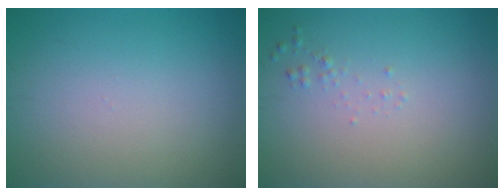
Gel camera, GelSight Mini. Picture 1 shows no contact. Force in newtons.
{"total": 0.6, "press": 0.6, "slide": 0.0}